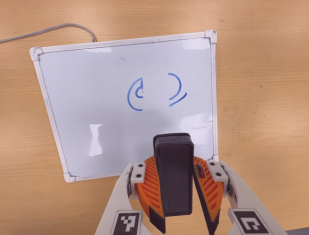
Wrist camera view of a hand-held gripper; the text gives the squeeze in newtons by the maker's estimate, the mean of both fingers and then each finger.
{"total": 10.1, "left": 9.9, "right": 10.2}